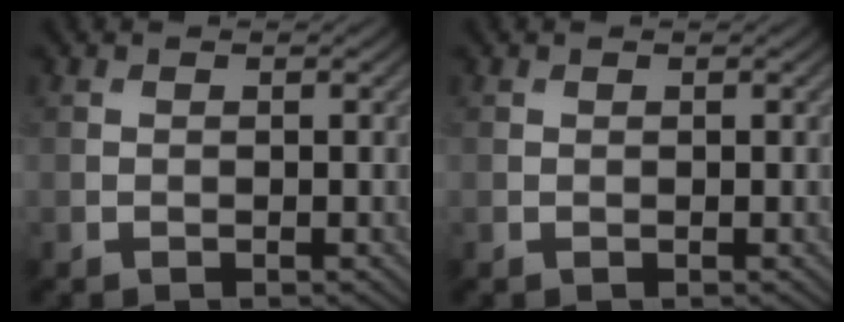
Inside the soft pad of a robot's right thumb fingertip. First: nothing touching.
{"total": 0.0}